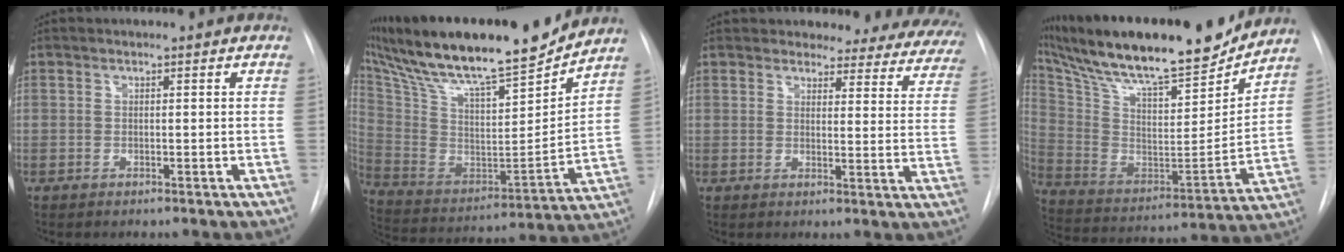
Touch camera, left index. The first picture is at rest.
{"total": 25.0, "force": [20.8, 3.6, 13.5], "torque": [-0.261, -0.012, 0.344]}
{"total": 19.2, "force": [17.9, 6.0, 3.7], "torque": [-0.020, -0.071, 0.179]}
{"total": 26.9, "force": [22.4, 5.3, 14.1], "torque": [-0.267, -0.017, 0.353]}